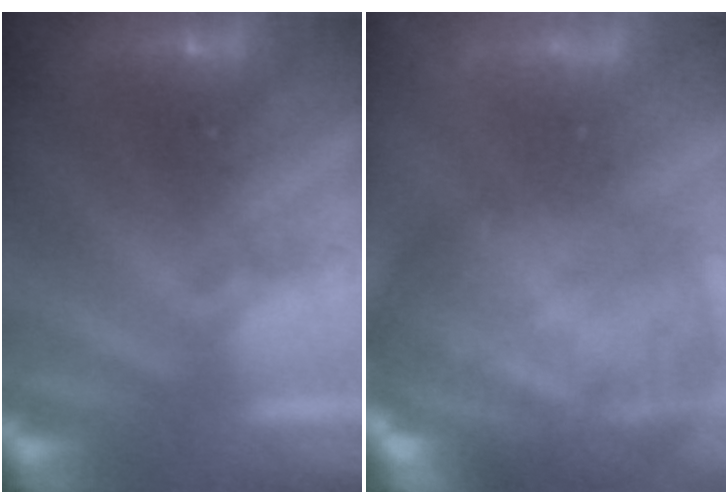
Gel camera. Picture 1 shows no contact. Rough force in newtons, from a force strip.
{"total": 11.3}